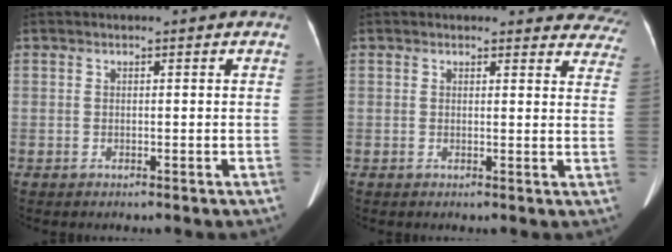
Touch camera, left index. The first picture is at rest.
{"total": 11.1, "force": [10.6, 3.4, 0.6], "torque": [0.053, -0.039, 0.068]}